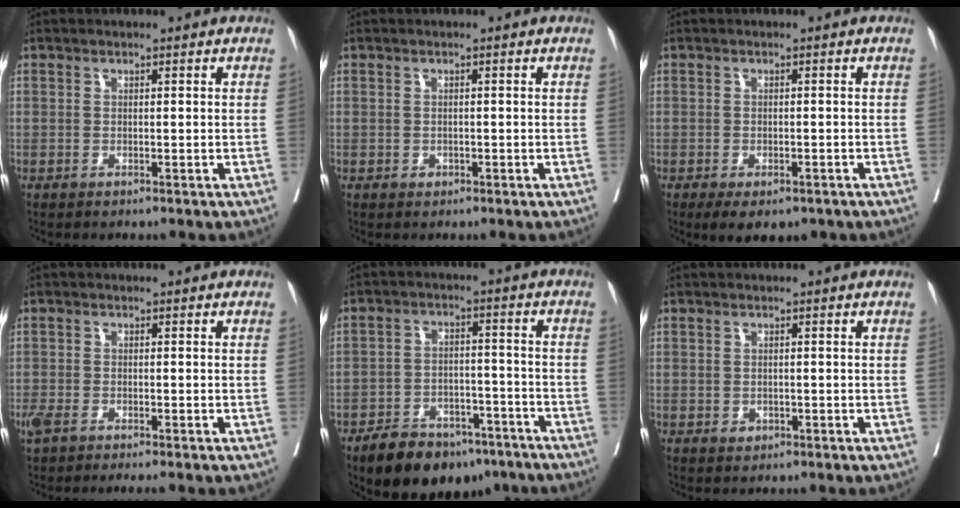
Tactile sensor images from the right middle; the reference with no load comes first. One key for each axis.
{"total": 0.8, "fx": -0.3, "fy": 0.7, "fz": 0.3, "tx": -0.004, "ty": 0.002, "tz": -0.003}
{"total": 6.1, "fx": -4.1, "fy": 2.8, "fz": 3.4, "tx": -0.038, "ty": -0.004, "tz": -0.057}
{"total": 4.4, "fx": -3.1, "fy": 1.3, "fz": 2.7, "tx": -0.054, "ty": -0.009, "tz": -0.053}
{"total": 13.2, "fx": -10.0, "fy": 6.3, "fz": 5.8, "tx": -0.080, "ty": 0.011, "tz": -0.154}
{"total": 1.2, "fx": -0.4, "fy": 1.0, "fz": 0.5, "tx": -0.007, "ty": 0.003, "tz": -0.002}